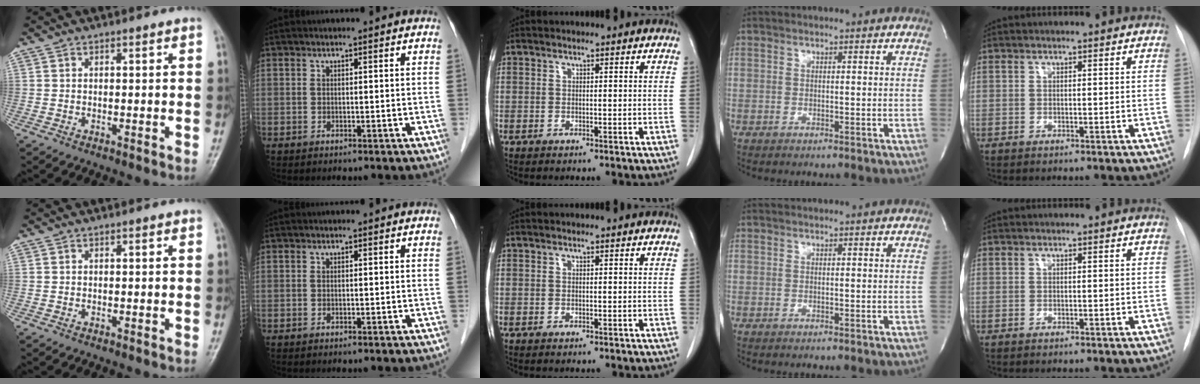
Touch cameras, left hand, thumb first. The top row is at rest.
{}